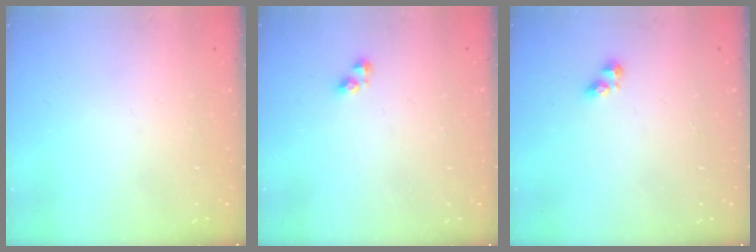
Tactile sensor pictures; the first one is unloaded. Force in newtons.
{"total": 3.8, "press": 3.8, "slide": 0.7}
{"total": 3.2, "press": 3.2, "slide": 0.4}